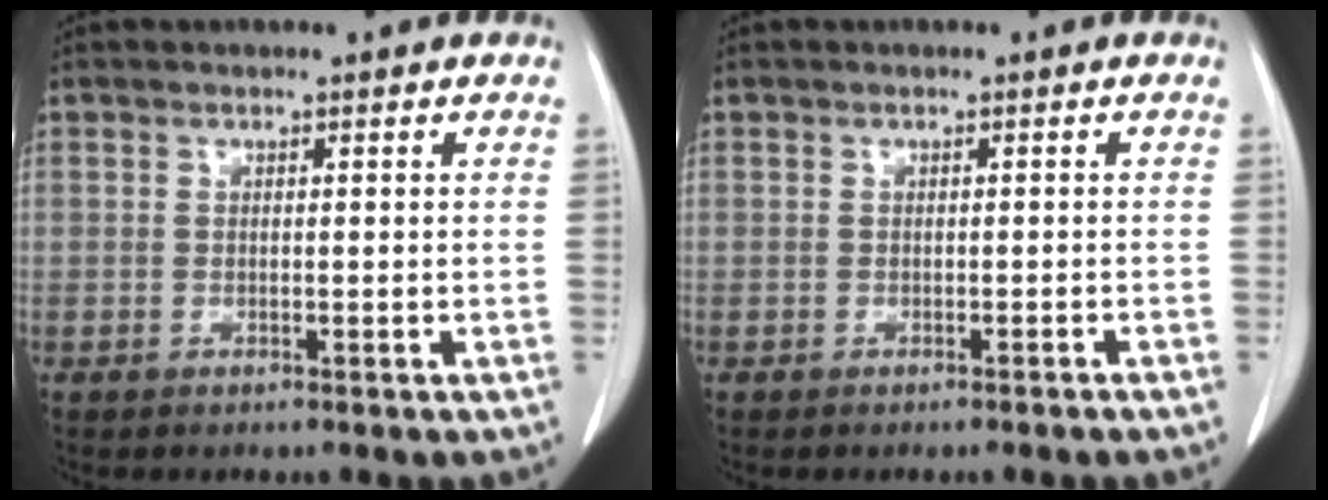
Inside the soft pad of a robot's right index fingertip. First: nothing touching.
{"total": 1.1, "force": [-1.0, -0.1, 0.6], "torque": [-0.011, 0.000, -0.010]}